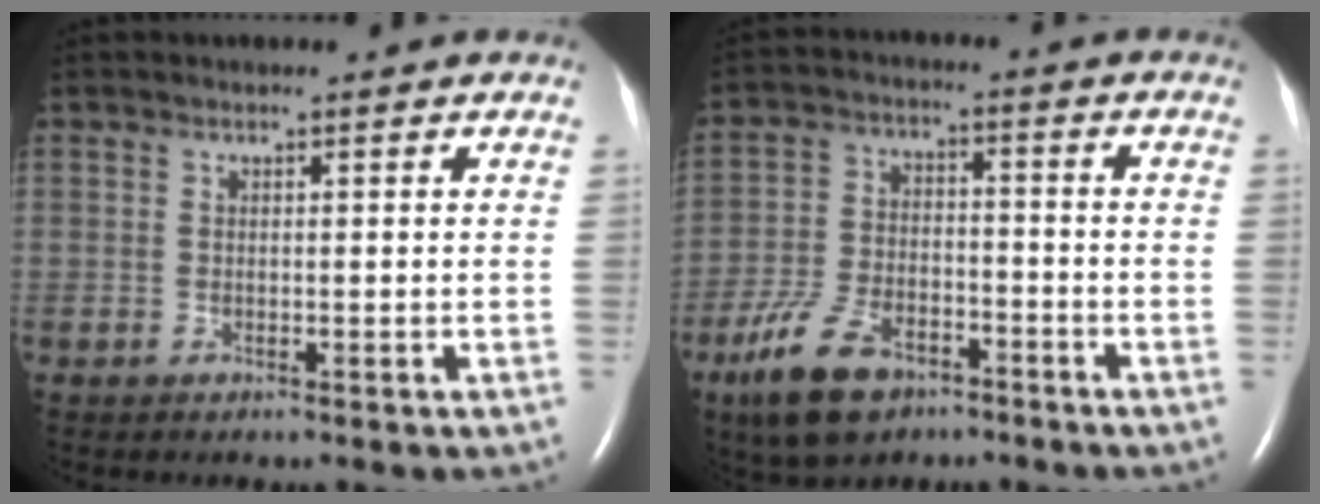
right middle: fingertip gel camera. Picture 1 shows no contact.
{"total": 10.7, "force": [-6.7, 5.1, 6.5], "torque": [-0.144, -0.006, -0.121]}